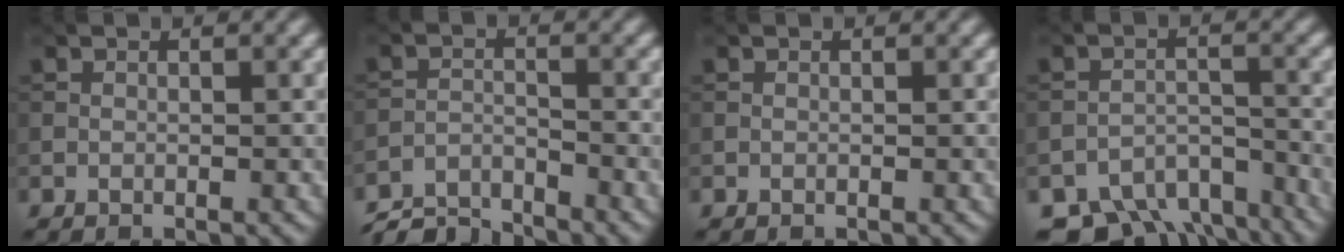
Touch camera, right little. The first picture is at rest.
{"total": 5.1, "force": [-4.9, 1.0, 1.2], "torque": [-0.023, -0.010, -0.099]}
{"total": 0.0}
{"total": 9.5, "force": [-8.3, 3.8, 2.7], "torque": [-0.030, -0.017, -0.115]}